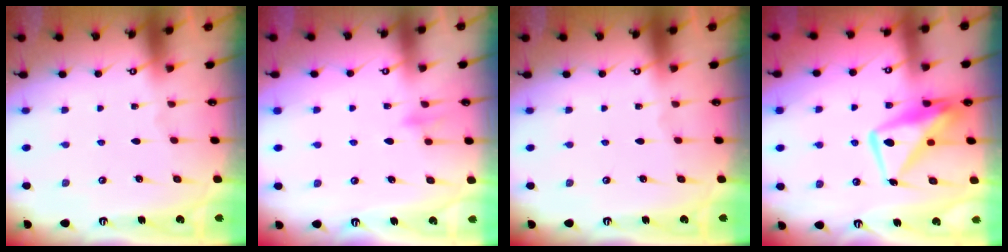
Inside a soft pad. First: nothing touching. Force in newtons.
{"total": 7.5, "press": 7.4, "slide": 0.6}
{"total": 0.0}
{"total": 13.4, "press": 13.4, "slide": 1.1}